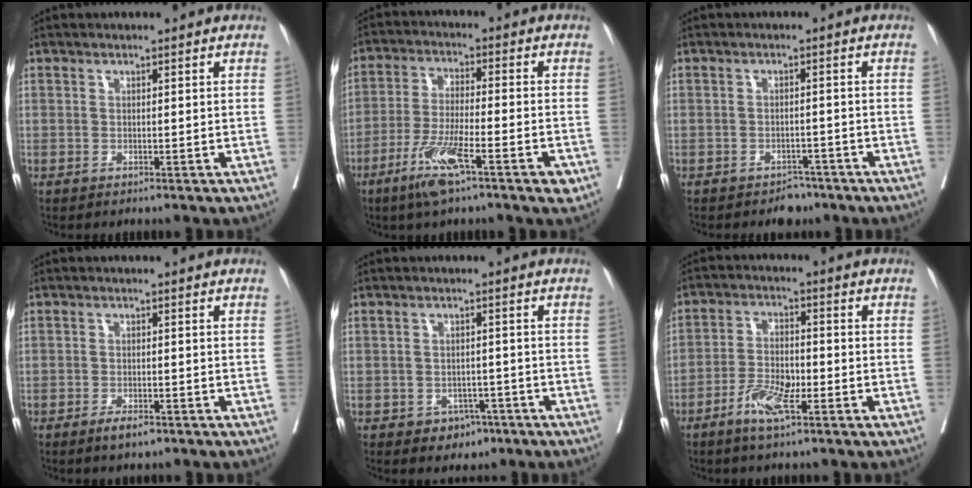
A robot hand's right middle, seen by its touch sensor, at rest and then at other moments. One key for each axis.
{"total": 10.3, "fx": -5.5, "fy": 1.2, "fz": 8.6, "tx": -0.159, "ty": -0.017, "tz": -0.098}
{"total": 3.0, "fx": -2.3, "fy": 1.6, "fz": 0.7, "tx": -0.013, "ty": 0.004, "tz": -0.030}
{"total": 2.6, "fx": -1.7, "fy": 0.8, "fz": 1.7, "tx": -0.035, "ty": -0.002, "tz": -0.027}
{"total": 3.7, "fx": -2.1, "fy": 2.8, "fz": 1.3, "tx": -0.009, "ty": 0.008, "tz": -0.021}
{"total": 6.3, "fx": -3.3, "fy": 1.7, "fz": 5.1, "tx": -0.104, "ty": -0.003, "tz": -0.062}